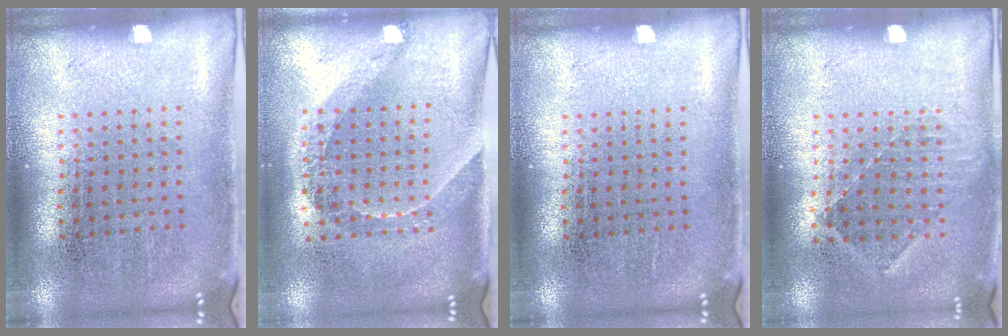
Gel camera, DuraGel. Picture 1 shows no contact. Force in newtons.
{"total": 1.6, "press": 1.3, "slide": 1.0}
{"total": 0.0}
{"total": 0.8, "press": 0.8, "slide": 0.3}